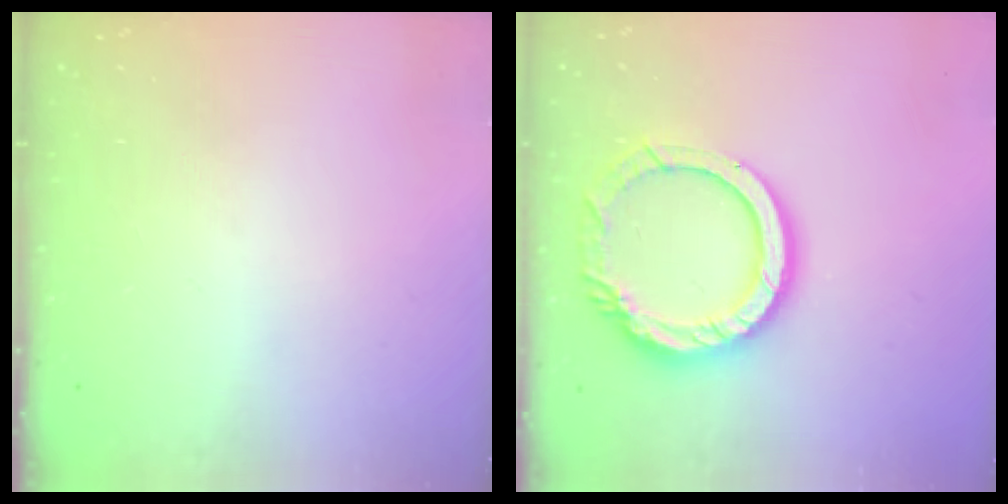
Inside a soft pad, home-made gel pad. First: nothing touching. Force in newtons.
{"total": 14.2, "press": 14.1, "slide": 1.3}